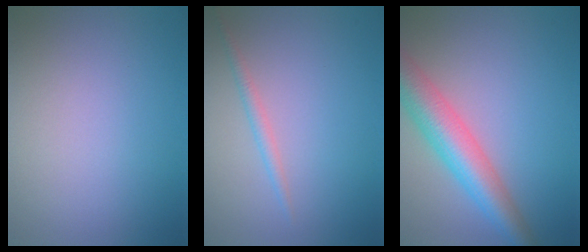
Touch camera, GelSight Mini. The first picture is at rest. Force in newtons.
{"total": 1.2, "press": 1.2, "slide": 0.1}
{"total": 6.1, "press": 6.1, "slide": 0.2}